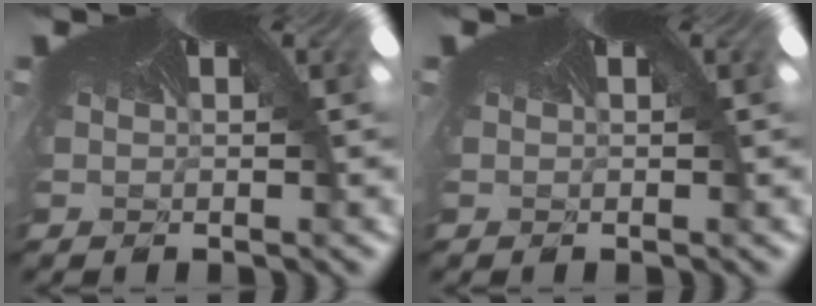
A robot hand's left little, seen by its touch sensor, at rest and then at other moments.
{"total": 0.0}